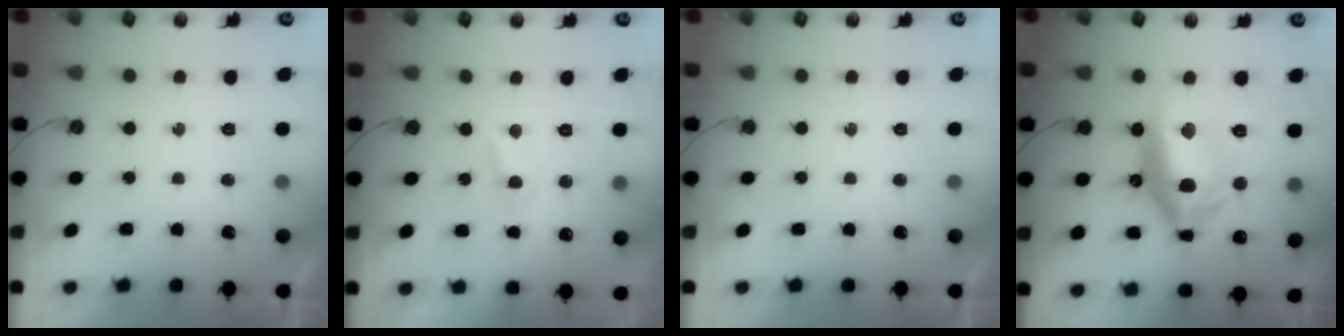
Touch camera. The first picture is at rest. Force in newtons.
{"total": 4.1, "press": 4.1, "slide": 0.4}
{"total": 0.0}
{"total": 14.7, "press": 14.6, "slide": 2.0}